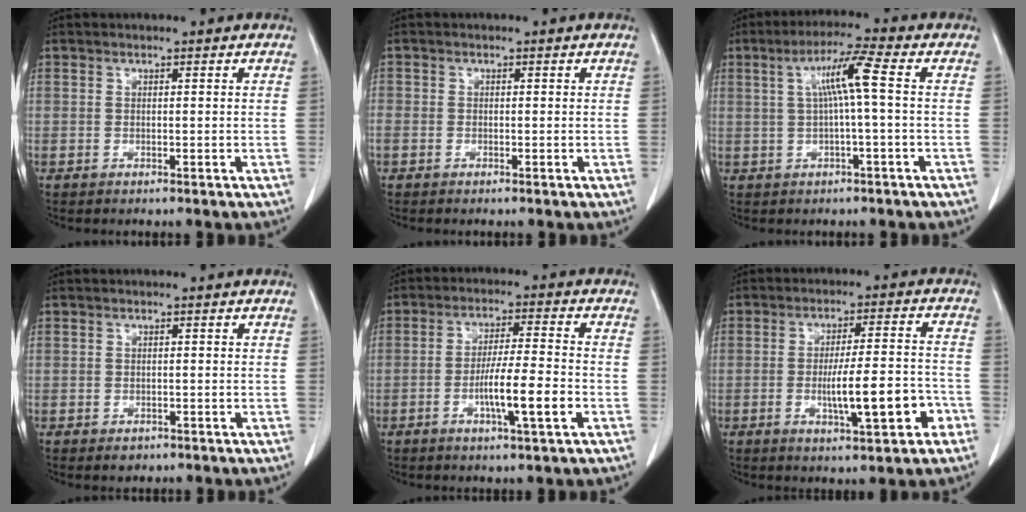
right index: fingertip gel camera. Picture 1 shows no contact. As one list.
[{"total": 2.1, "force": [-1.0, 1.7, 0.7], "torque": [-0.030, -0.002, -0.023]}, {"total": 6.5, "force": [0.8, -0.6, 6.4], "torque": [-0.116, 0.015, 0.018]}, {"total": 1.3, "force": [-0.7, 1.1, 0.4], "torque": [-0.004, 0.002, -0.004]}, {"total": 8.4, "force": [-2.8, 0.2, 7.9], "torque": [-0.140, -0.004, -0.052]}, {"total": 10.1, "force": [-3.5, 1.6, 9.3], "torque": [-0.153, 0.007, -0.048]}]